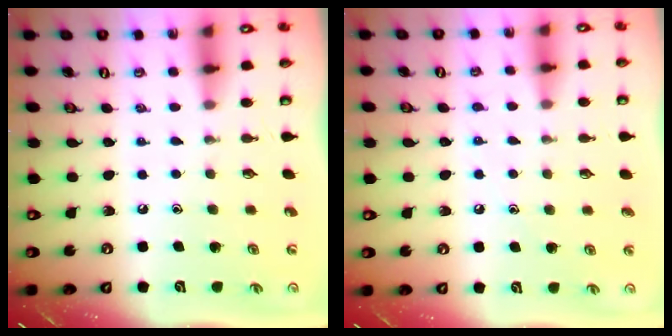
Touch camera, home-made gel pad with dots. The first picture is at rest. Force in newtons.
{"total": 4.8, "press": 4.7, "slide": 1.0}